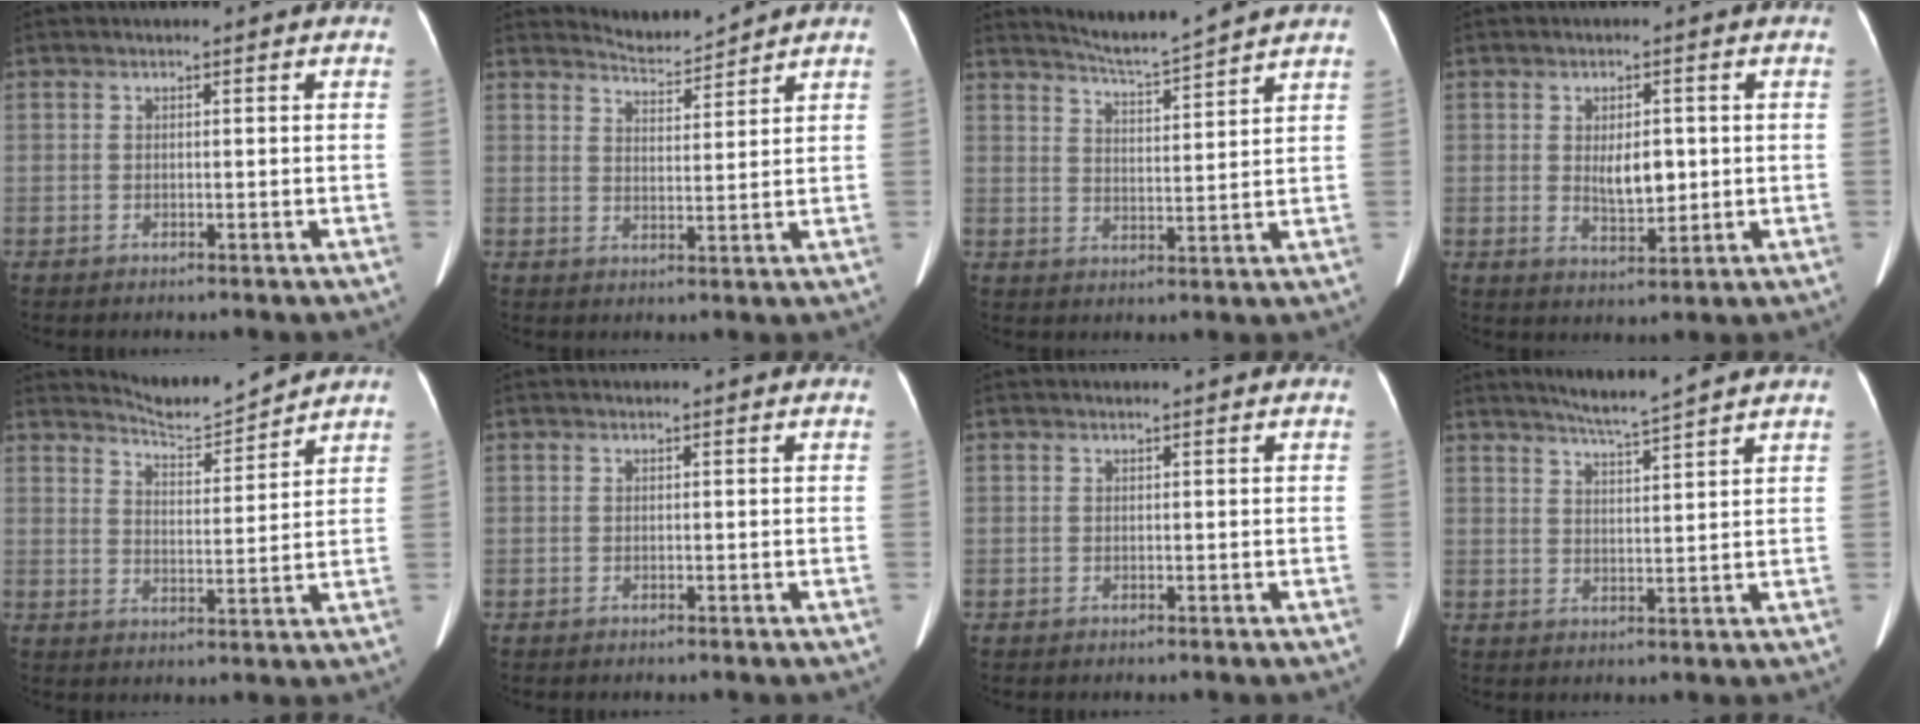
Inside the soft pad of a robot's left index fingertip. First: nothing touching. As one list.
[{"total": 4.2, "force": [4.1, -0.6, -0.6], "torque": [-0.001, -0.007, 0.076]}, {"total": 8.2, "force": [7.8, -1.4, 2.1], "torque": [-0.050, -0.003, 0.127]}, {"total": 4.8, "force": [0.4, 2.1, 4.3], "torque": [-0.075, -0.004, 0.015]}, {"total": 6.6, "force": [6.5, -0.7, -0.1], "torque": [-0.014, -0.013, 0.113]}, {"total": 0.6, "force": [0.6, 0.0, 0.2], "torque": [-0.002, 0.005, 0.008]}, {"total": 0.7, "force": [0.6, -0.1, 0.3], "torque": [-0.007, 0.005, 0.014]}, {"total": 6.4, "force": [5.7, -1.3, 2.5], "torque": [-0.048, -0.002, 0.092]}]